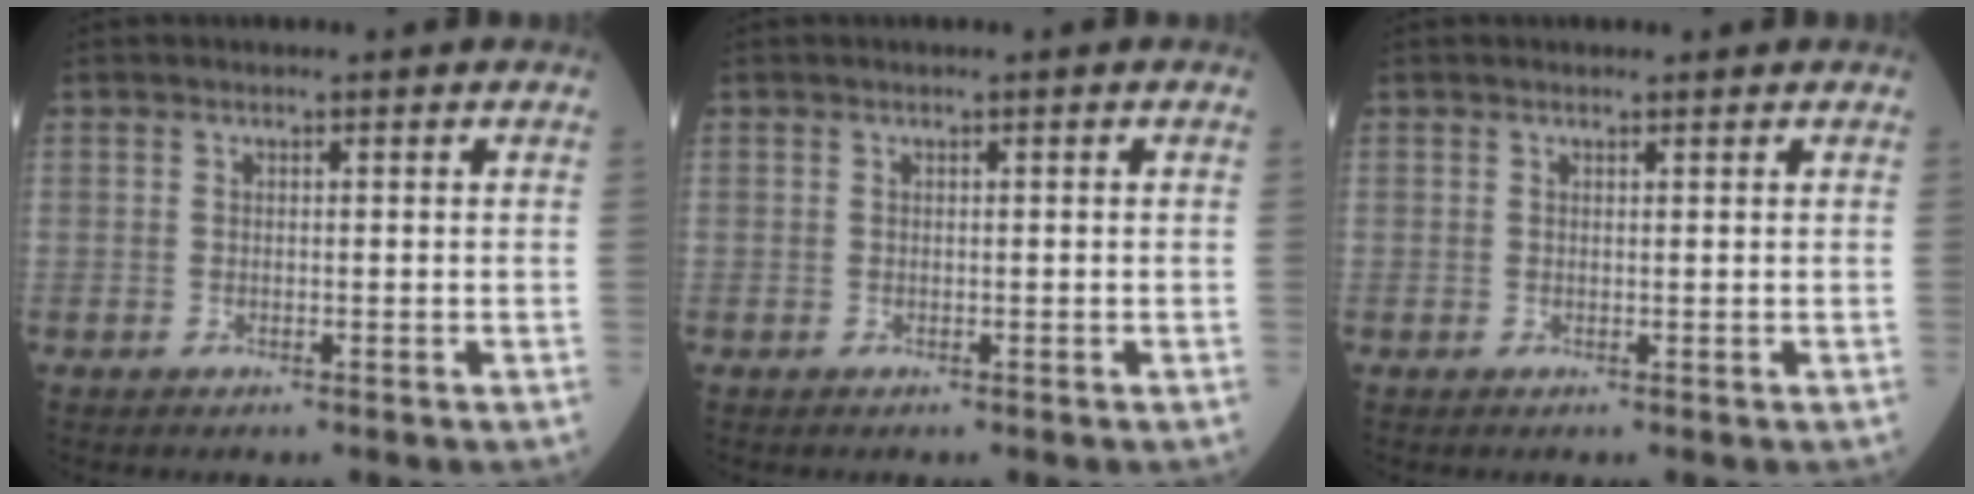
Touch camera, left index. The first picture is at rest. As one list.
[{"total": 0.0}, {"total": 0.8, "force": [0.8, 0.2, 0.1], "torque": [-0.009, 0.003, 0.011]}]